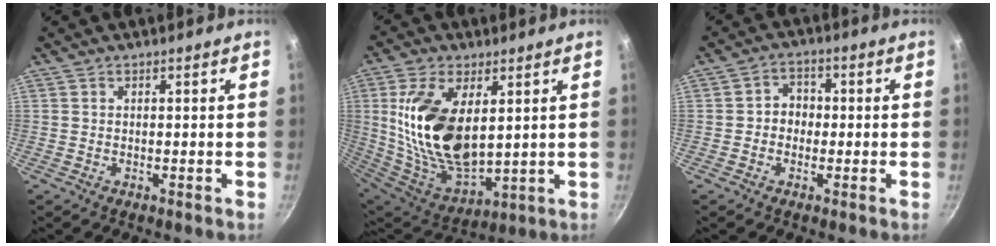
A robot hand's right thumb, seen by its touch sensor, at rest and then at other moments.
{"total": 19.5, "force": [4.3, 10.5, 15.8], "torque": [-0.293, -0.032, 0.096]}
{"total": 4.2, "force": [-0.5, 3.7, 2.0], "torque": [-0.003, 0.013, -0.016]}